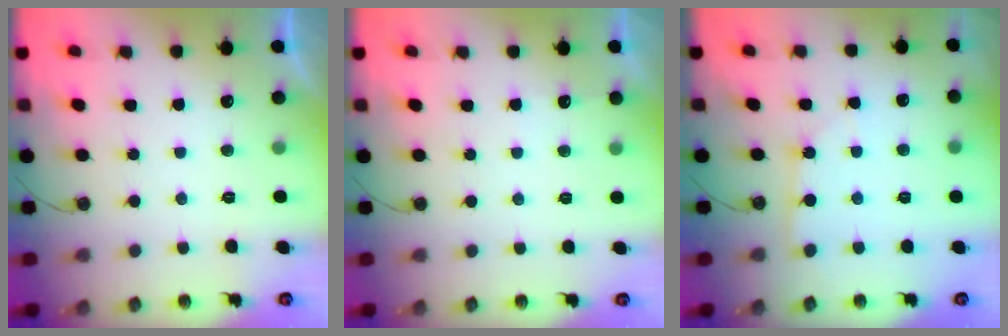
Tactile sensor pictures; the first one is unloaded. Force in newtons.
{"total": 3.9, "press": 3.8, "slide": 0.5}
{"total": 2.7, "press": 2.7, "slide": 0.4}